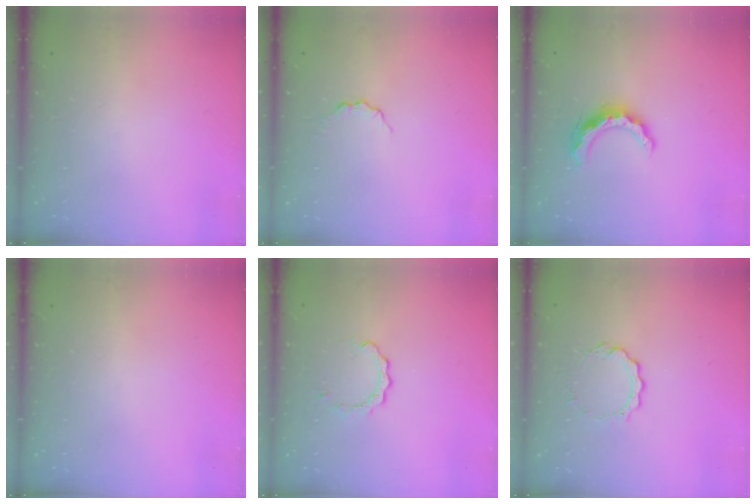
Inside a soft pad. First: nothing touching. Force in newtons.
{"total": 4.2, "press": 4.2, "slide": 0.6}
{"total": 10.0, "press": 10.0, "slide": 1.3}
{"total": 0.0}
{"total": 2.8, "press": 2.8, "slide": 0.3}
{"total": 4.7, "press": 4.7, "slide": 0.5}